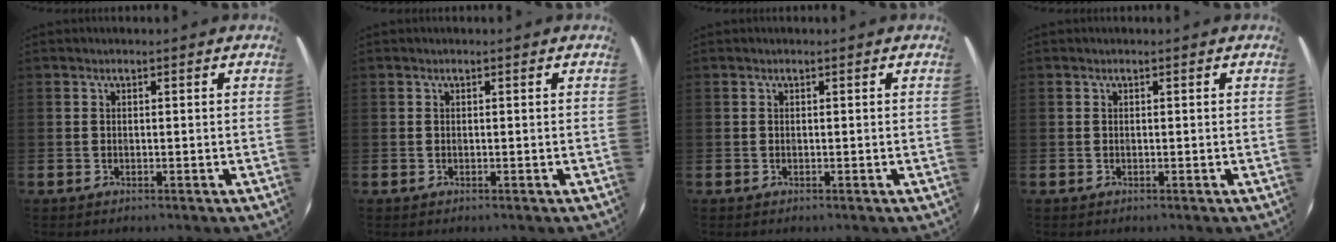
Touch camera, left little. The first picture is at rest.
{"total": 0.0}
{"total": 0.0}
{"total": 0.0}